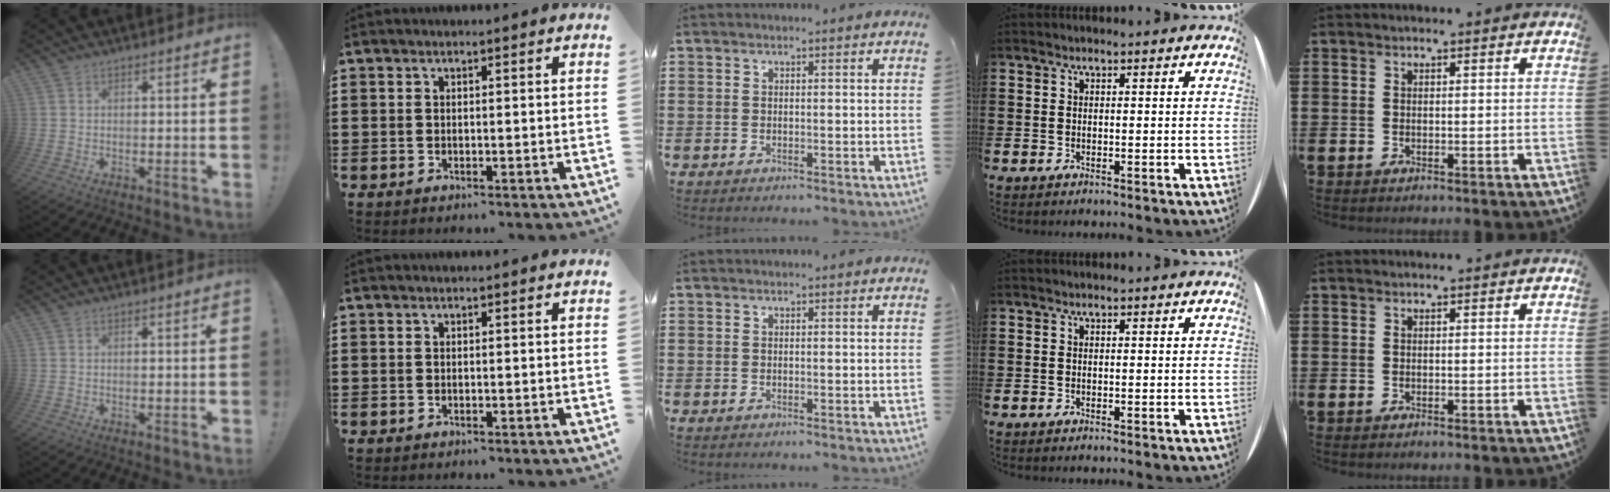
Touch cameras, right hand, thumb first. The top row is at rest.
{}